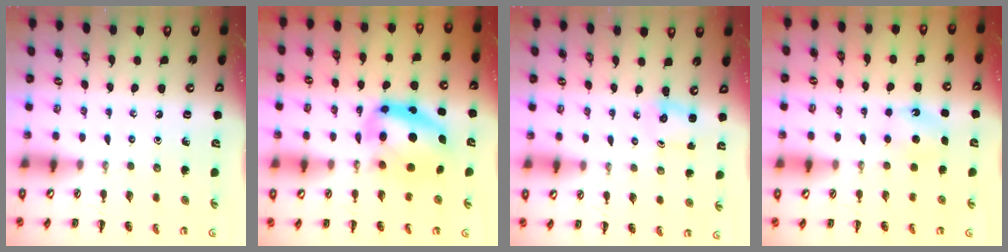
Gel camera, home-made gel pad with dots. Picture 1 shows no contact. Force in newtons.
{"total": 11.0, "press": 10.8, "slide": 2.4}
{"total": 1.3, "press": 1.2, "slide": 0.3}
{"total": 5.0, "press": 4.8, "slide": 1.4}